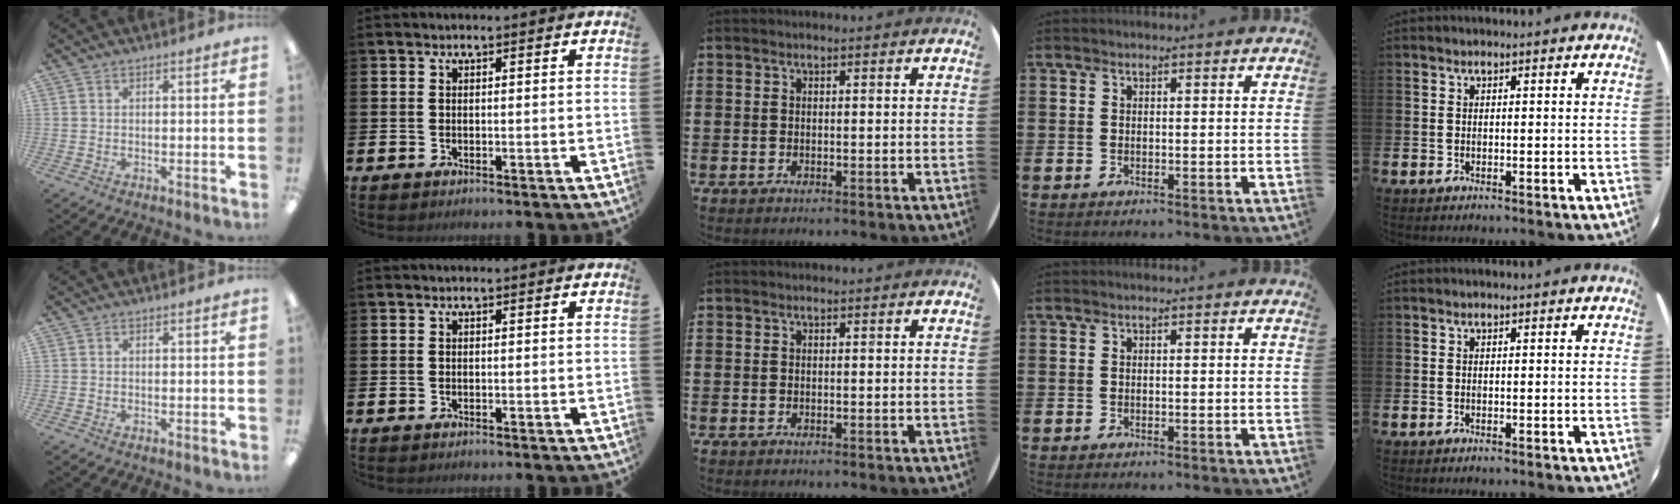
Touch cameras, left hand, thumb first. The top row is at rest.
{}